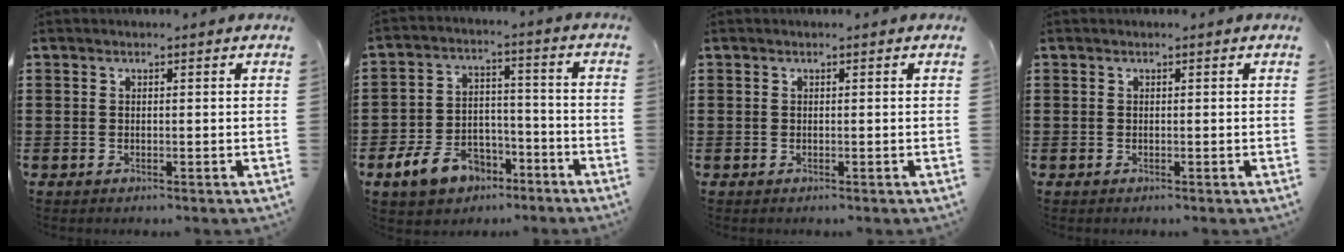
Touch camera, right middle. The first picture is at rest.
{"total": 8.7, "force": [-6.2, 4.9, 3.6], "torque": [-0.087, 0.026, -0.122]}
{"total": 0.0}
{"total": 0.0}